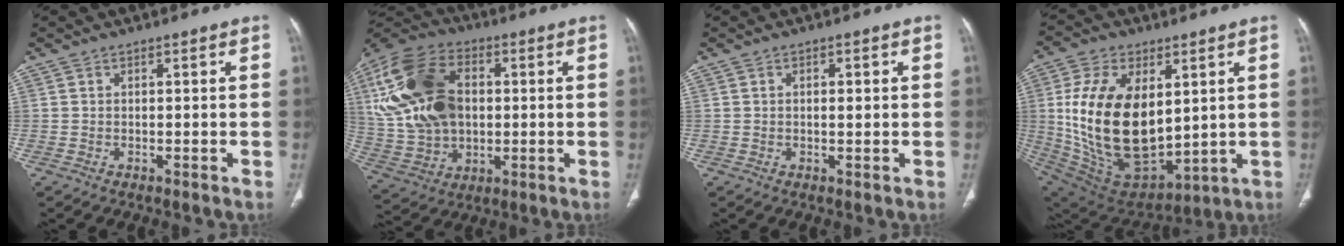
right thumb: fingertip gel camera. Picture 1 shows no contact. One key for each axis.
{"total": 22.9, "fx": 3.2, "fy": 15.6, "fz": 16.5, "tx": -0.333, "ty": 0.009, "tz": 0.065}
{"total": 1.7, "fx": 0.2, "fy": 0.7, "fz": 1.5, "tx": -0.021, "ty": 0.004, "tz": 0.003}
{"total": 24.2, "fx": 3.1, "fy": 13.8, "fz": 19.7, "tx": -0.360, "ty": -0.030, "tz": 0.080}